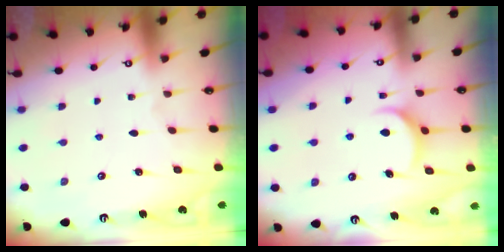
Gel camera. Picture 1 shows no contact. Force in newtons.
{"total": 5.5, "press": 5.5, "slide": 0.5}